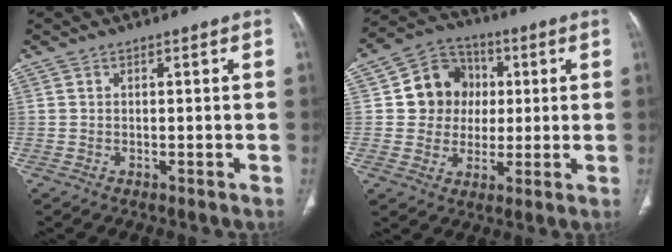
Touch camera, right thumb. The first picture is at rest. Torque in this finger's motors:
{"motor_torque": [-0.27, 0.42, -0.04, -0.22, 0.13]}